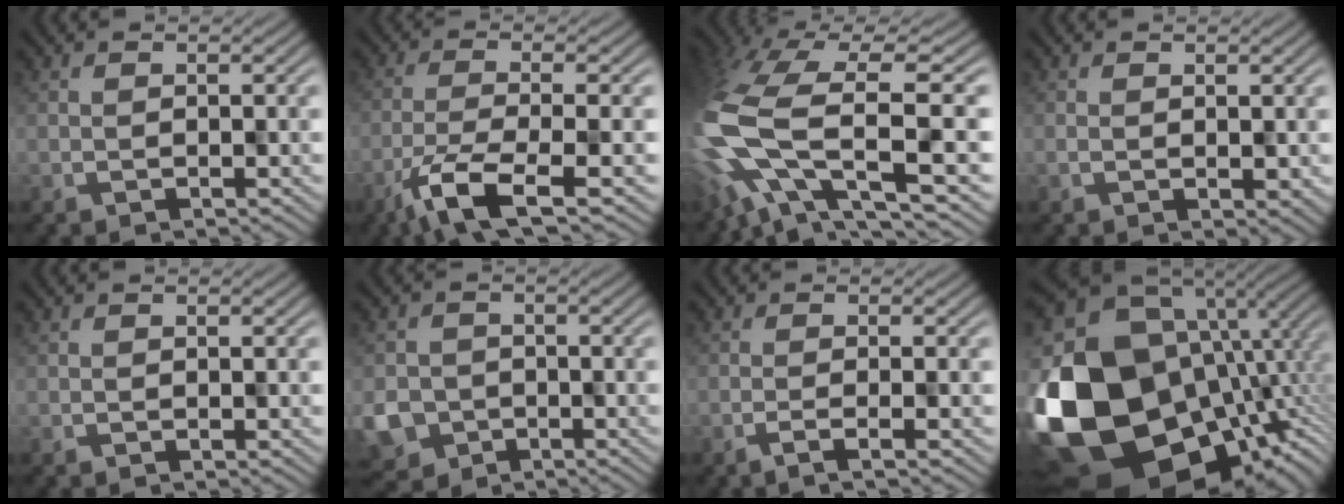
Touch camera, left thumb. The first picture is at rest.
{"total": 8.1, "force": [-4.3, 2.3, 6.5], "torque": [-0.124, -0.011, -0.079]}
{"total": 15.0, "force": [-1.3, 7.1, 13.1], "torque": [-0.331, -0.028, 0.000]}
{"total": 1.1, "force": [0.0, 0.4, 1.1], "torque": [-0.021, 0.000, 0.004]}
{"total": 0.0}
{"total": 5.1, "force": [-2.3, 4.3, 1.3], "torque": [-0.036, -0.020, -0.042]}
{"total": 2.1, "force": [-1.1, 0.2, 1.8], "torque": [-0.020, 0.006, -0.033]}
{"total": 21.5, "force": [-2.1, 15.8, 14.5], "torque": [-0.362, -0.077, 0.020]}